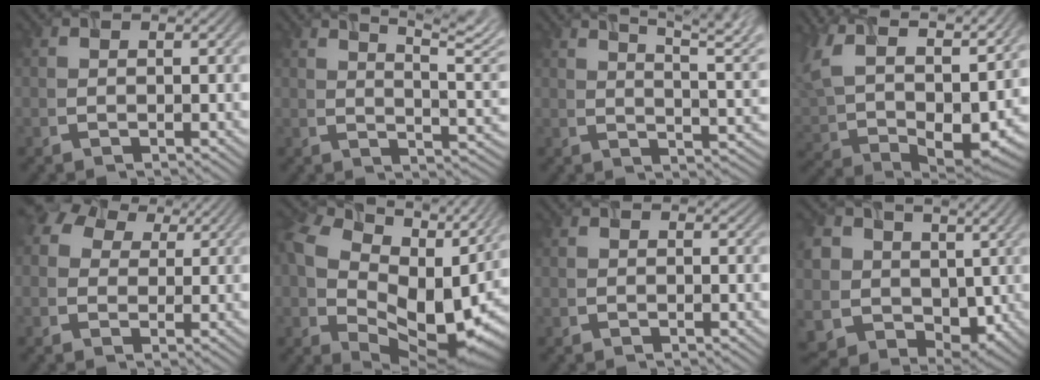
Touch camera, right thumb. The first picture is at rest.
{"total": 12.1, "force": [7.1, 3.4, 9.2], "torque": [-0.137, 0.019, 0.093]}
{"total": 12.5, "force": [8.2, 3.7, 8.7], "torque": [-0.129, 0.017, 0.103]}
{"total": 15.7, "force": [7.2, 8.3, 11.2], "torque": [-0.241, 0.024, 0.136]}
{"total": 7.0, "force": [3.5, 4.7, 4.0], "torque": [-0.084, 0.019, 0.061]}
{"total": 16.4, "force": [3.5, 10.9, 11.8], "torque": [-0.241, -0.003, 0.084]}
{"total": 0.7, "force": [0.6, 0.3, 0.3], "torque": [-0.003, 0.001, 0.005]}
{"total": 10.3, "force": [3.3, 8.4, 4.9], "torque": [-0.141, -0.007, 0.061]}